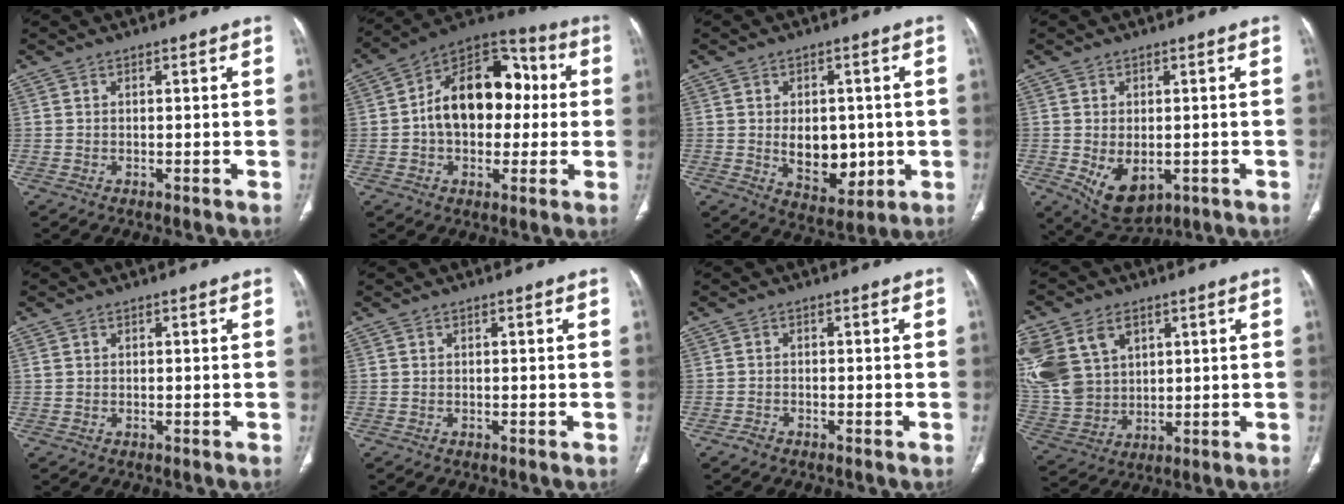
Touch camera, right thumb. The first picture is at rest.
{"total": 18.7, "force": [1.0, 12.5, 13.8], "torque": [-0.171, 0.040, 0.007]}
{"total": 10.2, "force": [-0.6, 6.8, 7.5], "torque": [-0.070, -0.009, 0.010]}
{"total": 8.2, "force": [-2.0, 5.3, 6.0], "torque": [-0.085, -0.007, -0.012]}
{"total": 0.8, "force": [0.5, 0.5, 0.4], "torque": [-0.009, 0.006, 0.012]}
{"total": 0.0}
{"total": 1.2, "force": [-1.0, 0.6, 0.4], "torque": [-0.012, 0.001, -0.021]}
{"total": 19.9, "force": [7.3, 14.6, 11.3], "torque": [-0.267, 0.006, 0.163]}